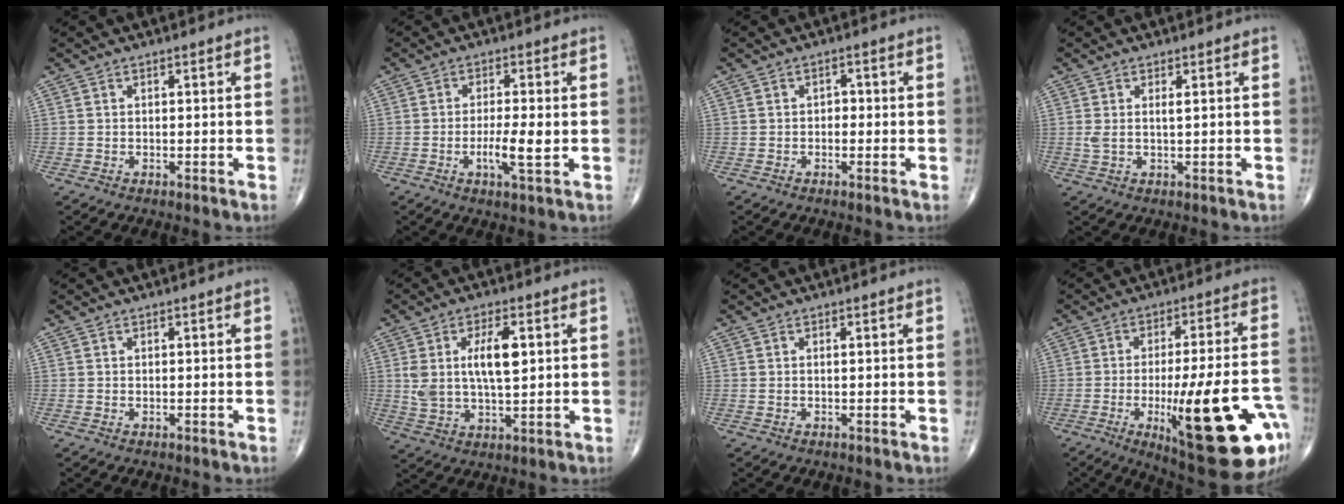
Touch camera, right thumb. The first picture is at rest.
{"total": 5.5, "force": [-1.0, 1.0, 5.3], "torque": [-0.101, -0.006, -0.020]}
{"total": 1.5, "force": [-0.3, 1.1, 0.9], "torque": [-0.002, 0.005, -0.010]}
{"total": 2.3, "force": [0.6, 0.6, 2.1], "torque": [-0.047, 0.007, 0.016]}
{"total": 0.0}
{"total": 10.2, "force": [2.3, 4.5, 8.9], "torque": [-0.163, -0.001, 0.045]}
{"total": 0.0}
{"total": 25.1, "force": [-8.2, 5.9, 23.0], "torque": [-0.288, 0.005, -0.100]}